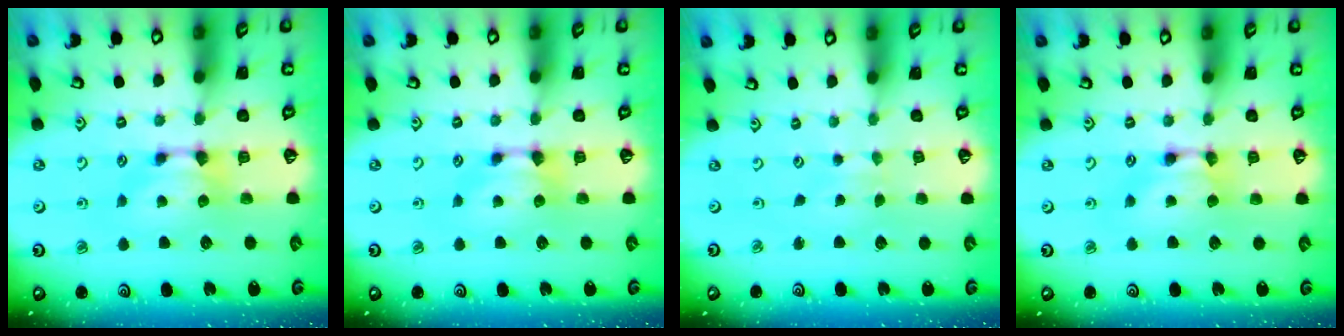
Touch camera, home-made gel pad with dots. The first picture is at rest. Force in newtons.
{"total": 0.0}
{"total": 4.2, "press": 4.2, "slide": 0.1}
{"total": 1.6, "press": 1.6, "slide": 0.2}